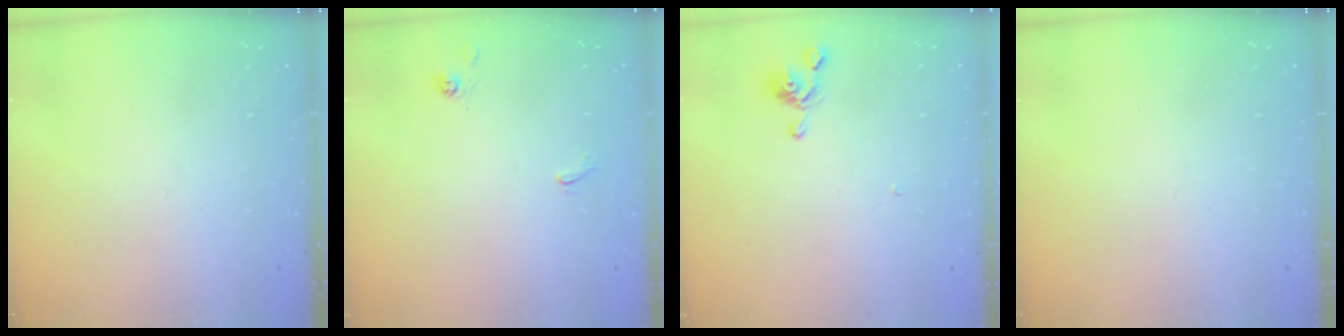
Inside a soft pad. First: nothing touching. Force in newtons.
{"total": 3.8, "press": 3.7, "slide": 0.3}
{"total": 0.8, "press": 0.7, "slide": 0.5}
{"total": 0.0}